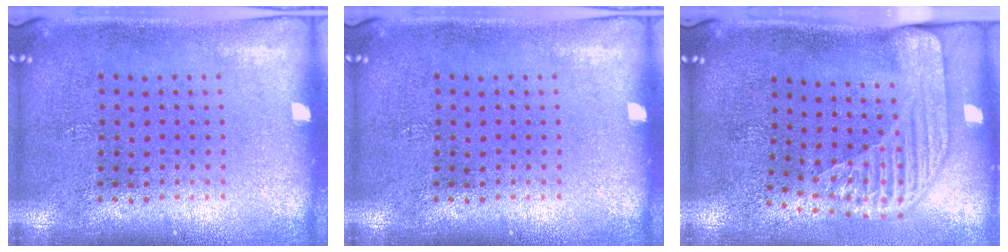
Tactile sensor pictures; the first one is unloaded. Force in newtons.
{"total": 0.0}
{"total": 2.3, "press": 1.7, "slide": 1.5}